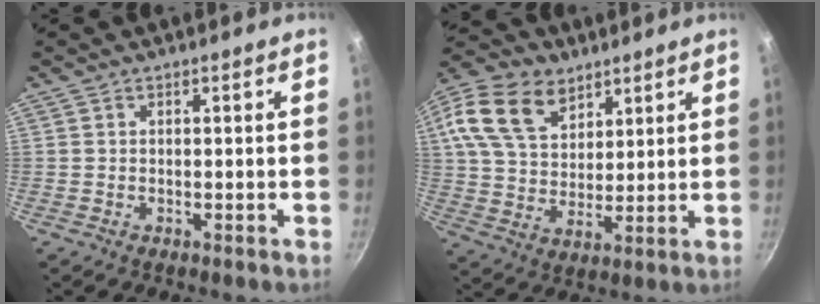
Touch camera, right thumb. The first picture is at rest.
{"total": 18.2, "force": [9.0, 12.0, 10.2], "torque": [-0.190, -0.005, 0.163]}